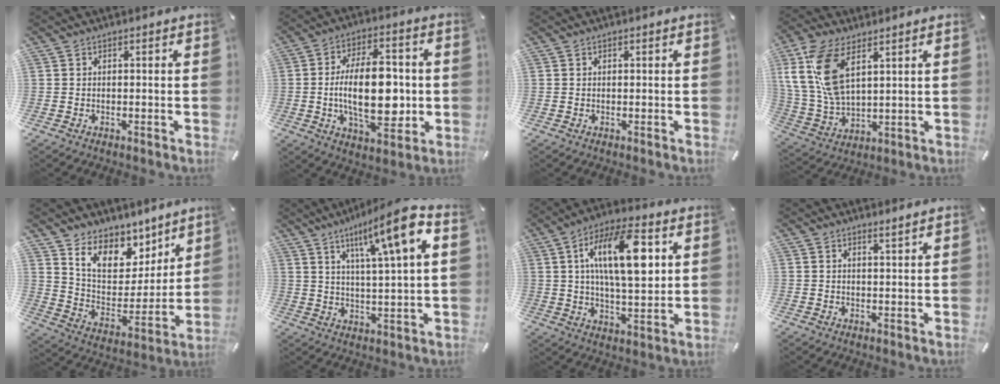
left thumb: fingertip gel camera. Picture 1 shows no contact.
{"total": 18.5, "force": [-1.1, 9.7, 15.8], "torque": [-0.265, -0.007, -0.022]}
{"total": 0.0}
{"total": 13.9, "force": [6.1, 7.5, 10.0], "torque": [-0.255, -0.024, 0.107]}
{"total": 11.8, "force": [8.5, 7.7, 2.6], "torque": [-0.055, -0.083, 0.164]}
{"total": 13.8, "force": [7.1, 1.4, 11.7], "torque": [-0.194, -0.027, 0.106]}
{"total": 17.0, "force": [3.6, 6.8, 15.2], "torque": [-0.282, -0.001, 0.053]}
{"total": 1.4, "force": [1.3, -0.1, 0.7], "torque": [-0.014, -0.004, 0.024]}